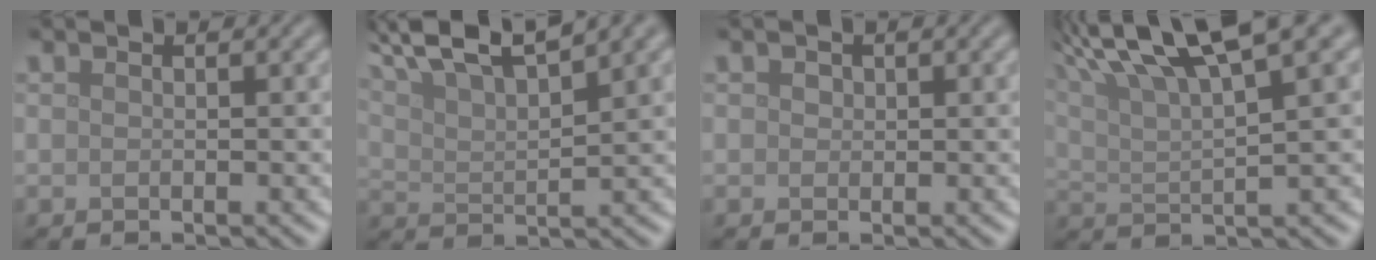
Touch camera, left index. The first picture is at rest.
{"total": 9.6, "force": [7.4, 1.9, 5.9], "torque": [-0.105, 0.025, 0.112]}
{"total": 0.7, "force": [0.2, 0.6, 0.2], "torque": [-0.003, 0.000, 0.002]}
{"total": 10.1, "force": [6.6, 2.2, 7.3], "torque": [-0.118, 0.028, 0.111]}